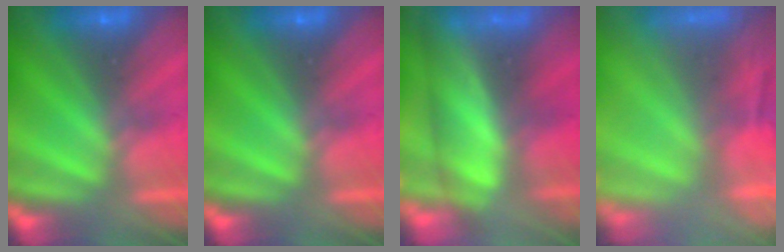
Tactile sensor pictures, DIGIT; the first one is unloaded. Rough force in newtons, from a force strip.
{"total": 0.0}
{"total": 4.2}
{"total": 5.8}